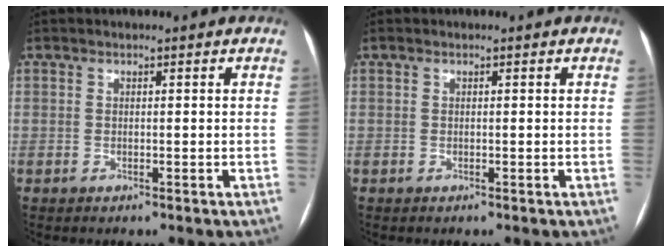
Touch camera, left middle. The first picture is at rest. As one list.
[{"total": 0.0}]